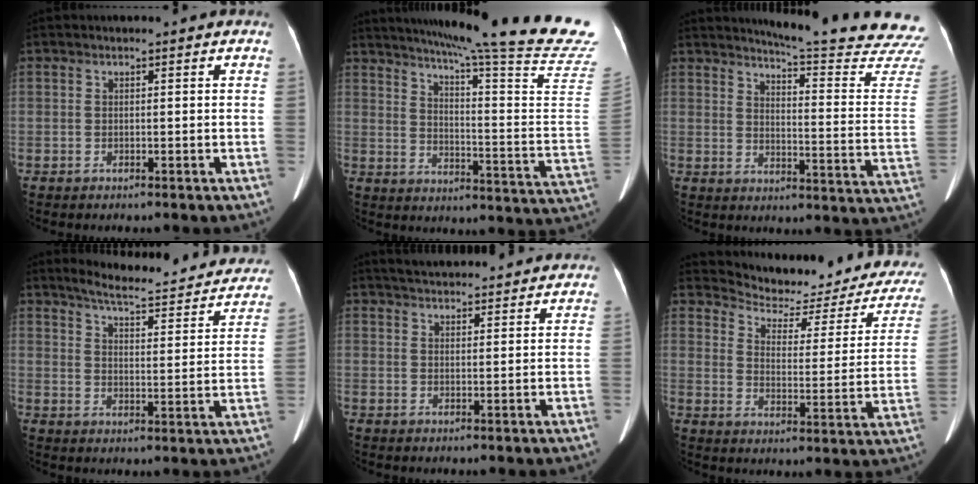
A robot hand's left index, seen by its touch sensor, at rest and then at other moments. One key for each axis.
{"total": 27.8, "fx": 23.5, "fy": -2.5, "fz": 14.5, "tx": -0.212, "ty": -0.116, "tz": 0.298}
{"total": 22.1, "fx": 21.3, "fy": -1.0, "fz": 6.0, "tx": -0.085, "ty": -0.152, "tz": 0.241}
{"total": 20.3, "fx": 18.6, "fy": 3.3, "fz": 7.5, "tx": -0.094, "ty": -0.038, "tz": 0.224}
{"total": 13.5, "fx": 12.5, "fy": 2.2, "fz": 4.5, "tx": -0.065, "ty": 0.036, "tz": 0.167}
{"total": 20.5, "fx": 18.9, "fy": 4.8, "fz": 6.3, "tx": -0.074, "ty": -0.052, "tz": 0.222}